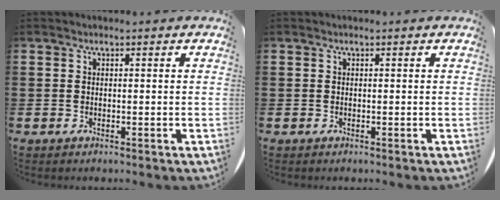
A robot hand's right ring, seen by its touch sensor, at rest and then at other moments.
{"total": 0.0}